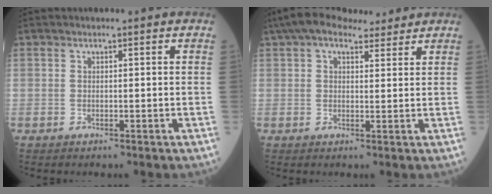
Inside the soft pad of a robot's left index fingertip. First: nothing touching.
{"total": 9.1, "force": [7.2, 3.2, 4.4], "torque": [-0.078, 0.042, 0.117]}